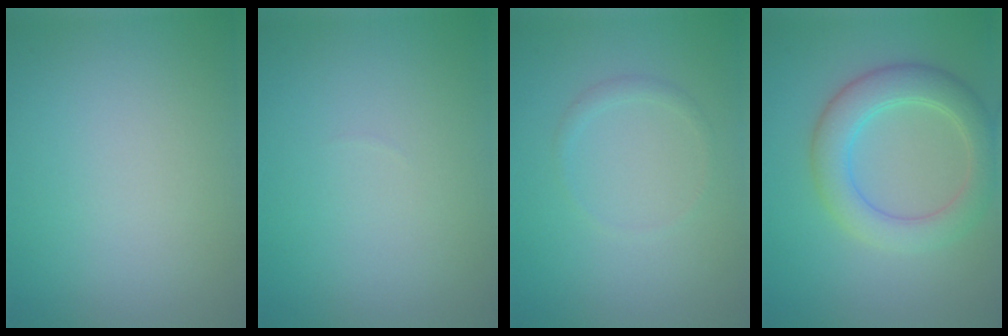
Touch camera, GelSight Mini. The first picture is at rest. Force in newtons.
{"total": 0.0}
{"total": 0.9, "press": 0.8, "slide": 0.1}
{"total": 5.0, "press": 5.0, "slide": 0.2}